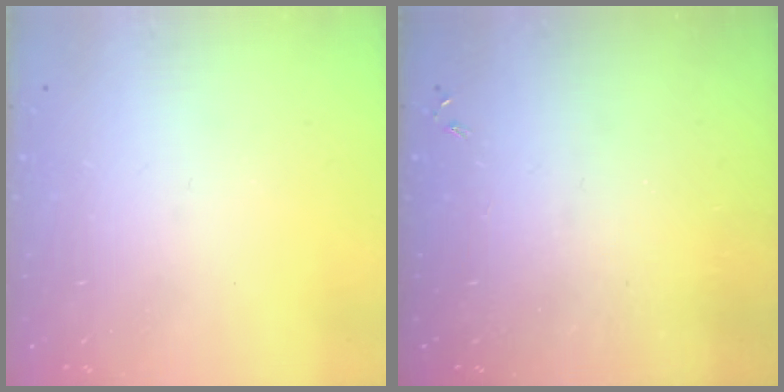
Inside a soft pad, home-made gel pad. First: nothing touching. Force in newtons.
{"total": 0.0}